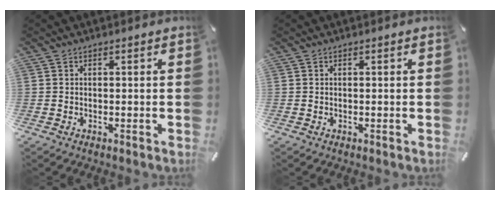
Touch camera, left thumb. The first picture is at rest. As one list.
[{"total": 0.0}]